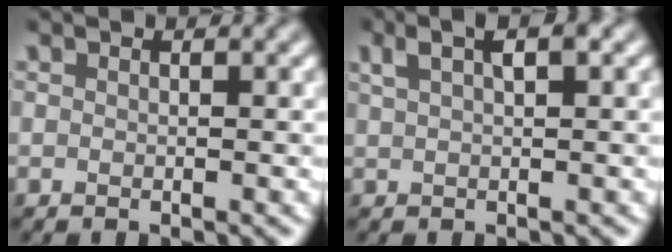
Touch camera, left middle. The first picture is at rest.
{"total": 2.7, "force": [1.3, 0.8, 2.2], "torque": [-0.032, 0.011, 0.021]}